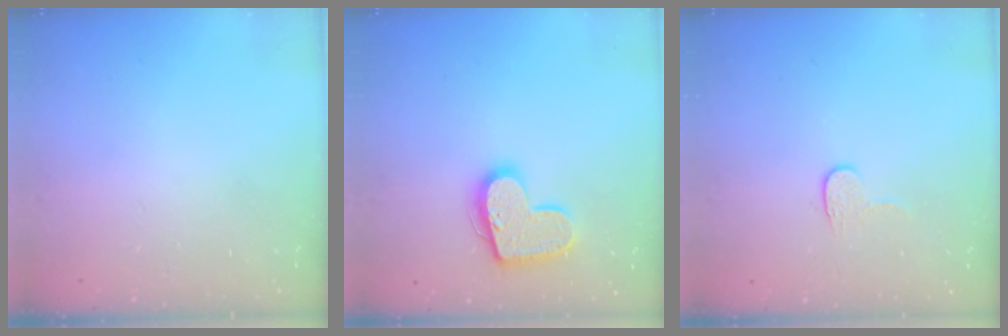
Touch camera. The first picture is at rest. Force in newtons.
{"total": 15.7, "press": 15.6, "slide": 0.9}
{"total": 3.8, "press": 3.8, "slide": 0.4}